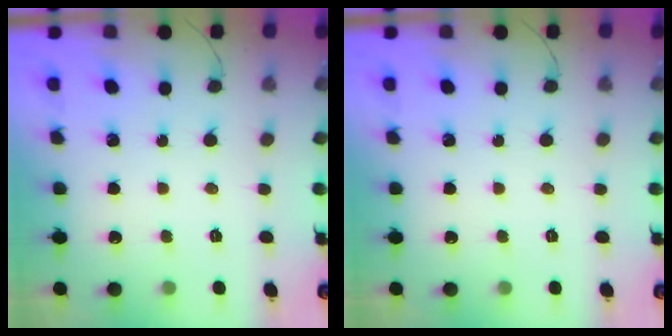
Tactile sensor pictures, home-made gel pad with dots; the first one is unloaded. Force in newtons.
{"total": 0.0}